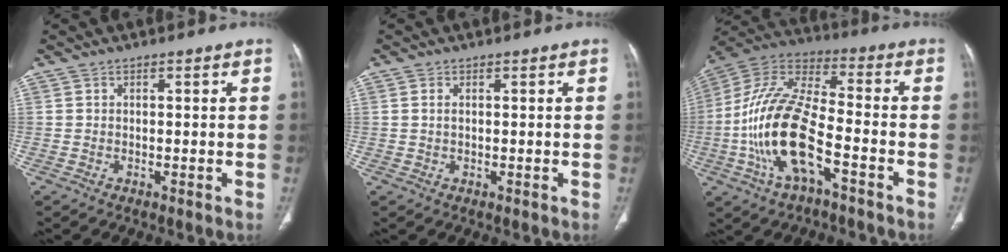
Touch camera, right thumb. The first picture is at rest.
{"total": 1.1, "force": [0.2, 0.6, 0.9], "torque": [-0.022, 0.004, 0.007]}
{"total": 19.2, "force": [-6.0, 7.9, 16.5], "torque": [-0.342, 0.038, -0.111]}